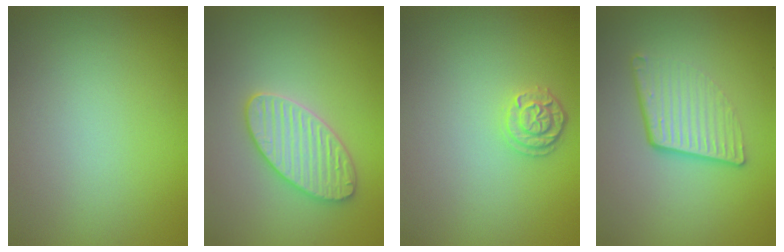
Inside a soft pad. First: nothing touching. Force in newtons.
{"total": 4.0, "press": 3.9, "slide": 0.9}
{"total": 2.0, "press": 1.9, "slide": 0.5}
{"total": 4.3, "press": 2.8, "slide": 3.3}